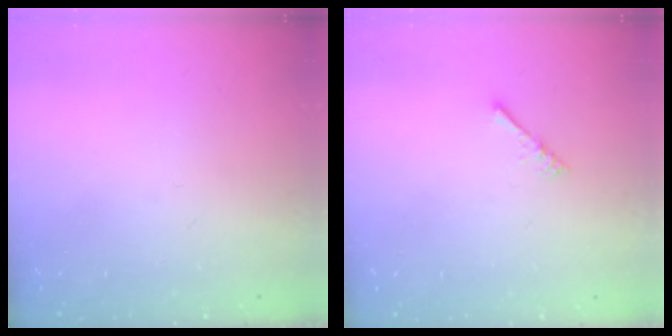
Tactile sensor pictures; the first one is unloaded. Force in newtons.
{"total": 1.6, "press": 1.6, "slide": 0.4}